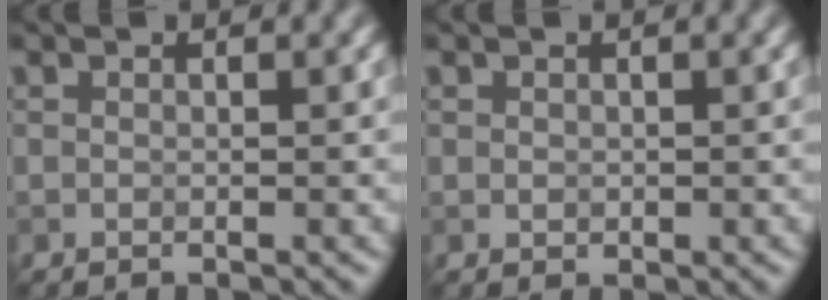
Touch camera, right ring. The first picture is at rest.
{"total": 0.7, "force": [0.2, 0.6, 0.3], "torque": [-0.004, -0.001, 0.001]}